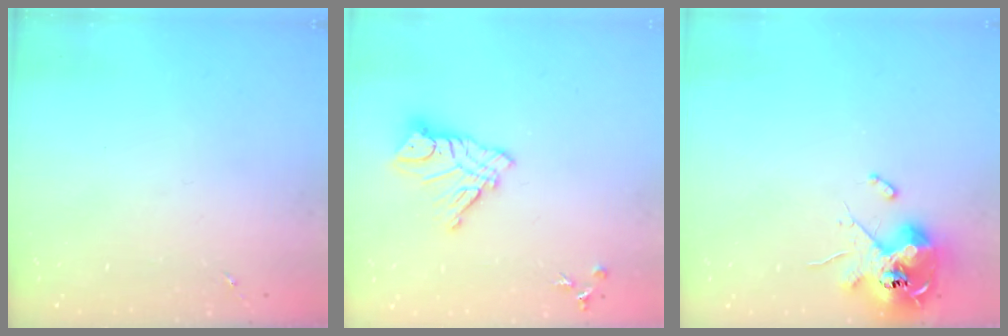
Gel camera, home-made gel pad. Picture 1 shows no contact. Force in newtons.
{"total": 11.6, "press": 11.6, "slide": 0.7}
{"total": 12.0, "press": 11.8, "slide": 1.9}